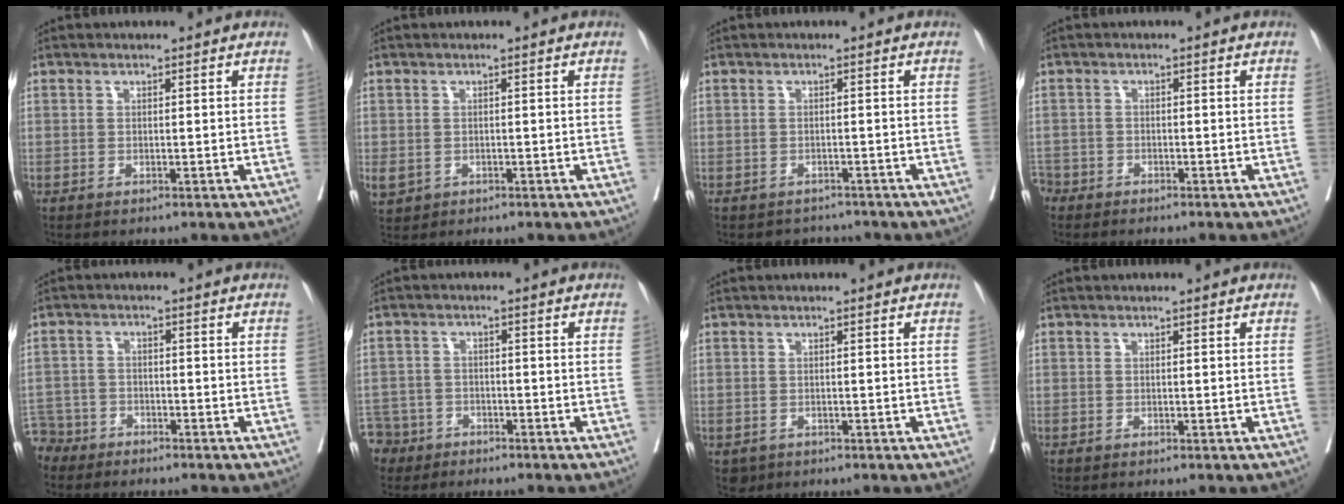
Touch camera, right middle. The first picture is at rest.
{"total": 2.8, "force": [-0.9, 2.2, 1.4], "torque": [-0.034, -0.002, -0.010]}
{"total": 2.5, "force": [-2.2, 0.8, -0.7], "torque": [0.008, 0.002, -0.035]}
{"total": 3.0, "force": [-2.6, 1.5, 0.2], "torque": [-0.004, -0.001, -0.057]}
{"total": 4.8, "force": [-4.2, 2.2, -0.9], "torque": [0.019, -0.002, -0.088]}
{"total": 5.9, "force": [-4.2, 4.1, -0.5], "torque": [0.001, 0.002, -0.081]}
{"total": 1.7, "force": [-0.9, 1.4, 0.4], "torque": [-0.007, 0.001, -0.008]}
{"total": 0.0}